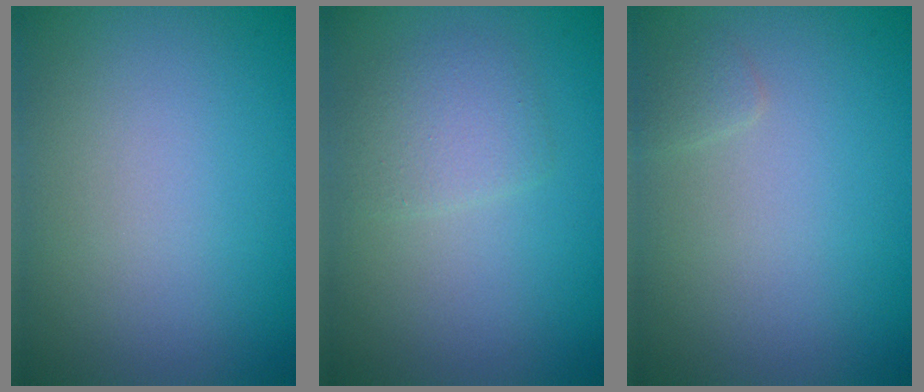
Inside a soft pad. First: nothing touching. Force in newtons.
{"total": 2.2, "press": 2.2, "slide": 0.1}
{"total": 0.8, "press": 0.8, "slide": 0.0}